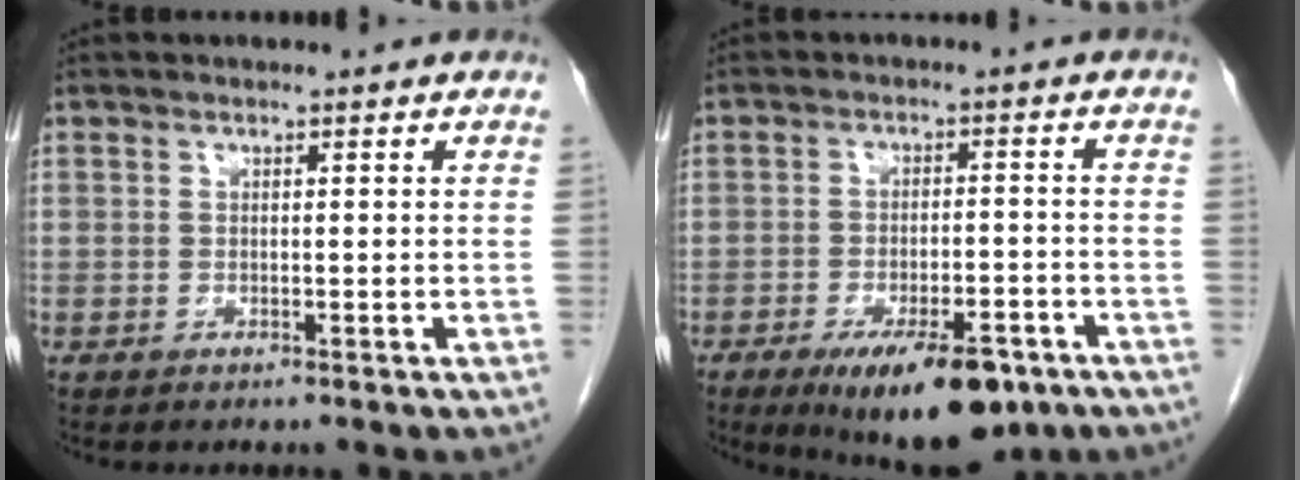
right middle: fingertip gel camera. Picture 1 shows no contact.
{"total": 12.7, "force": [-8.0, 4.3, 8.9], "torque": [-0.123, -0.009, -0.116]}